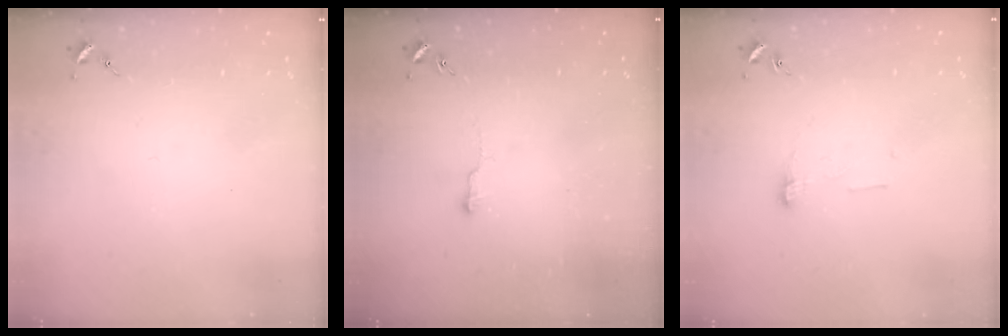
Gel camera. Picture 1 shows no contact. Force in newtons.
{"total": 4.1, "press": 4.0, "slide": 0.4}
{"total": 5.6, "press": 5.5, "slide": 0.5}